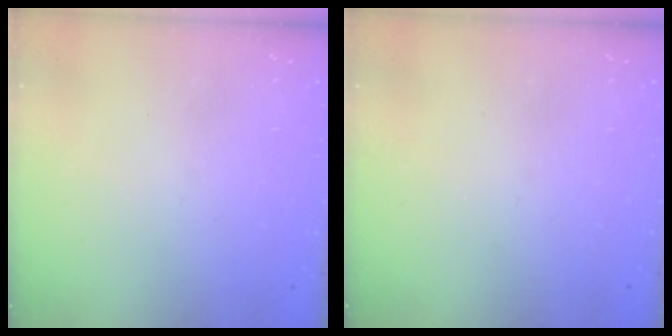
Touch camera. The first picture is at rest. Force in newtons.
{"total": 0.0}